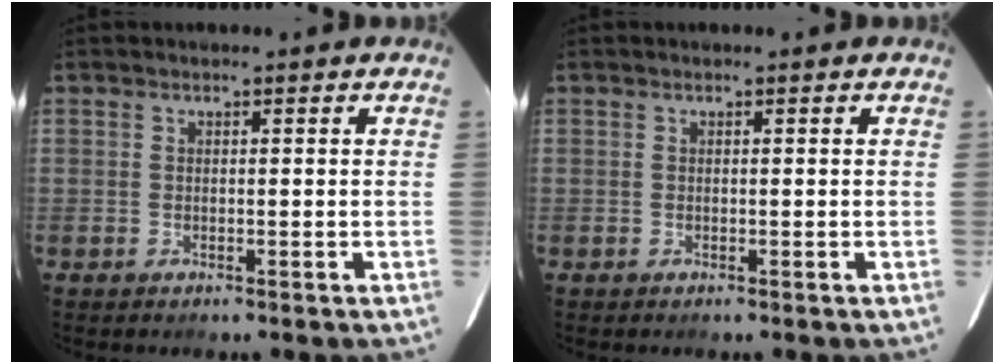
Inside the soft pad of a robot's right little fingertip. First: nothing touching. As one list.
[{"total": 0.0}]